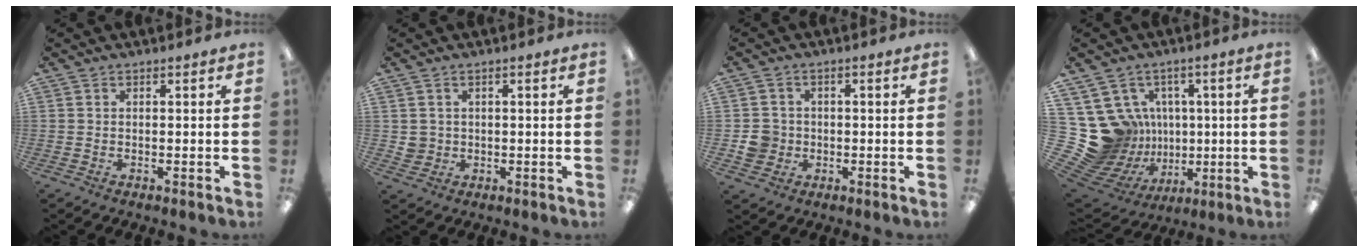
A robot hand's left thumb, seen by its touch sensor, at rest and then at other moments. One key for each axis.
{"total": 2.9, "fx": 0.7, "fy": 2.8, "fz": 0.4, "tx": -0.013, "ty": 0.006, "tz": 0.013}
{"total": 5.1, "fx": -0.9, "fy": 4.9, "fz": 1.4, "tx": -0.027, "ty": 0.008, "tz": -0.015}
{"total": 17.2, "fx": 1.8, "fy": 16.4, "fz": 4.8, "tx": -0.119, "ty": -0.028, "tz": 0.080}